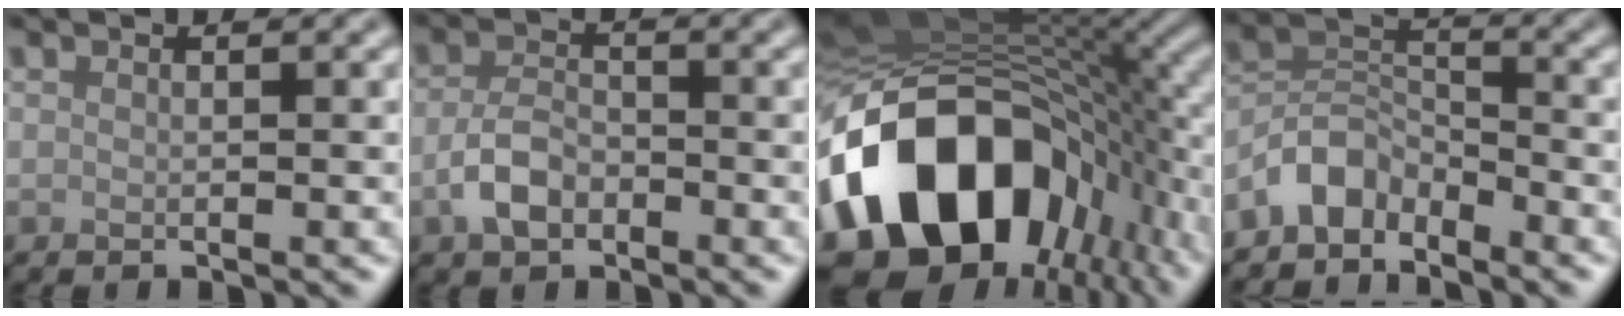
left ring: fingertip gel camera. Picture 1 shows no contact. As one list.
[{"total": 3.2, "force": [-1.5, 1.9, 2.1], "torque": [-0.041, 0.003, -0.036]}, {"total": 18.1, "force": [-6.3, 11.9, 12.1], "torque": [-0.220, -0.018, -0.106]}, {"total": 4.2, "force": [-3.3, 2.1, 1.5], "torque": [-0.022, 0.010, -0.076]}]